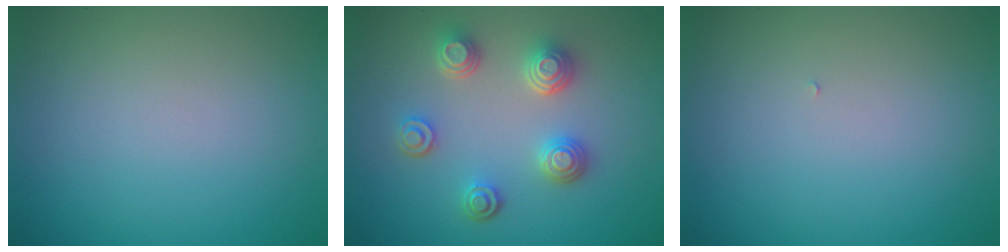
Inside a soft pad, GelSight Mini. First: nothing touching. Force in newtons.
{"total": 4.0, "press": 3.3, "slide": 2.1}
{"total": 0.0}